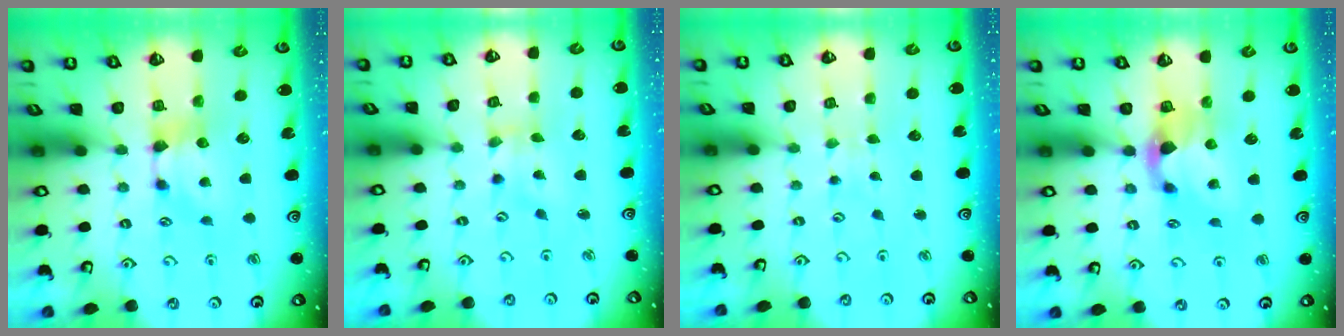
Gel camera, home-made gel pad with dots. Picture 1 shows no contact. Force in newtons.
{"total": 2.4, "press": 2.2, "slide": 1.0}
{"total": 4.5, "press": 4.5, "slide": 0.1}
{"total": 1.9, "press": 1.3, "slide": 1.4}